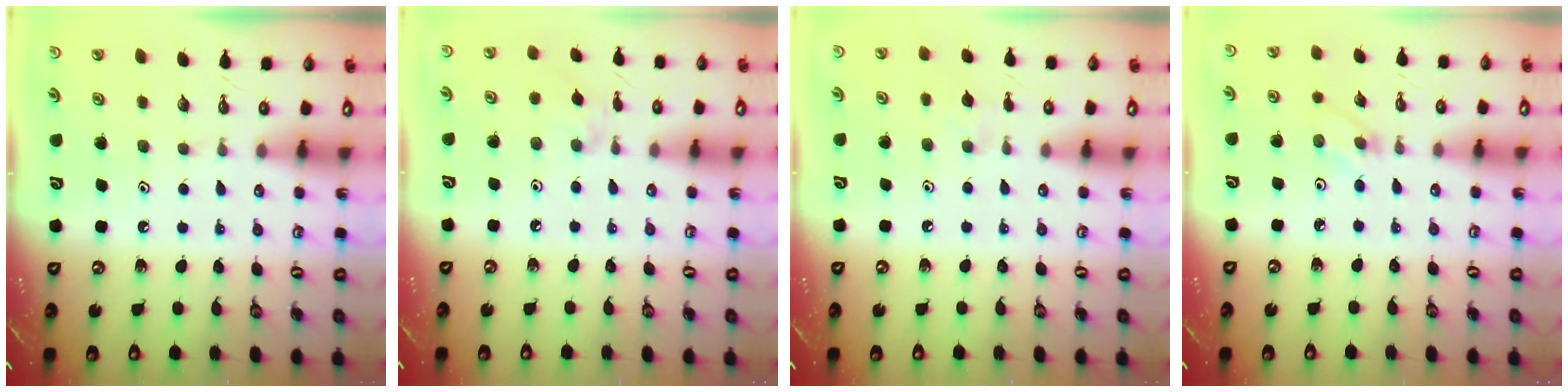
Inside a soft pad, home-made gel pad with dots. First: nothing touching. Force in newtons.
{"total": 2.8, "press": 2.7, "slide": 0.4}
{"total": 5.2, "press": 5.1, "slide": 0.8}
{"total": 3.0, "press": 3.0, "slide": 0.4}